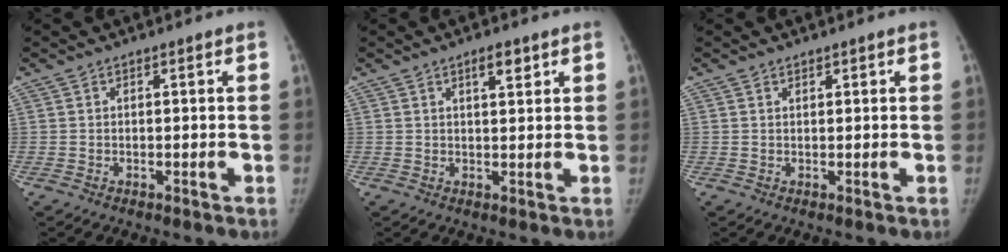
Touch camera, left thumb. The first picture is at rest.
{"total": 3.0, "force": [1.8, 1.1, 2.2], "torque": [-0.025, -0.008, 0.027]}
{"total": 0.6, "force": [0.5, 0.3, 0.1], "torque": [0.004, -0.002, 0.005]}